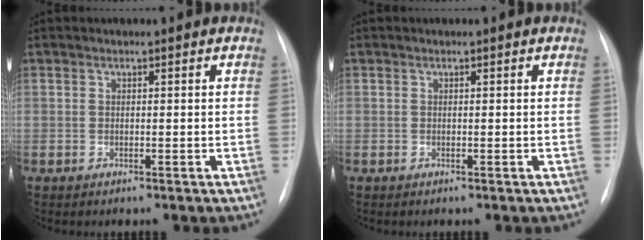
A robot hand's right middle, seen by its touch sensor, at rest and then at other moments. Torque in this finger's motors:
{"motor_torque": [-0.24, -0.05, -0.03, 0.00]}